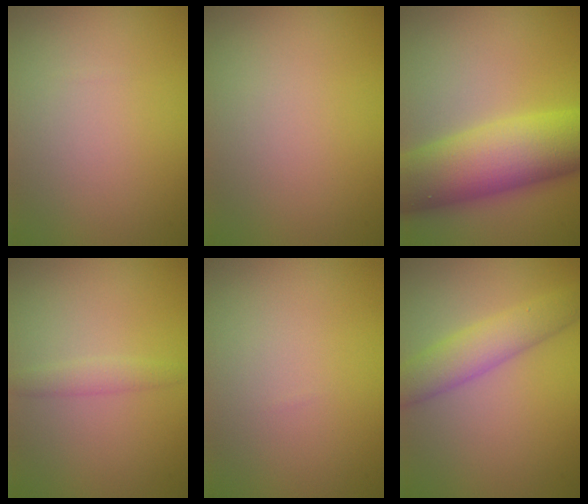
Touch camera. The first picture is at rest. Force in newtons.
{"total": 0.0}
{"total": 12.1, "press": 12.0, "slide": 0.4}
{"total": 1.5, "press": 1.5, "slide": 0.1}
{"total": 0.0}
{"total": 4.5, "press": 4.5, "slide": 0.2}